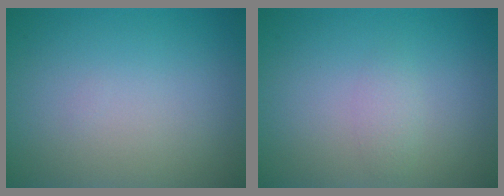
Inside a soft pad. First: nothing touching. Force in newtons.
{"total": 1.1, "press": 1.1, "slide": 0.0}